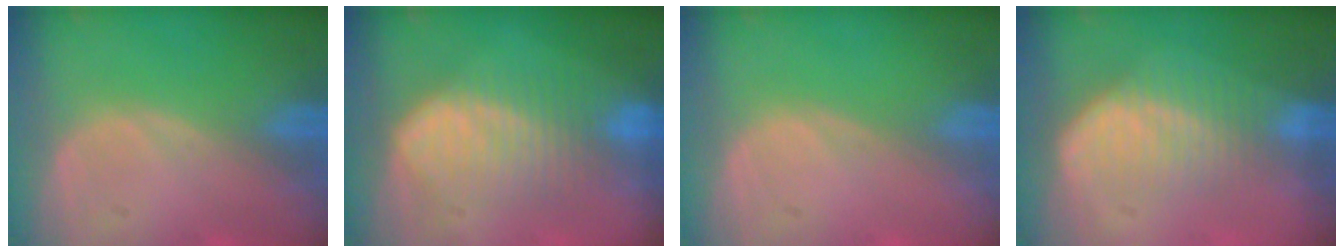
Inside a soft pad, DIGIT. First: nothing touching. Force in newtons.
{"total": 7.3, "press": 7.3, "slide": 0.2}
{"total": 0.0}
{"total": 7.1, "press": 6.2, "slide": 3.5}